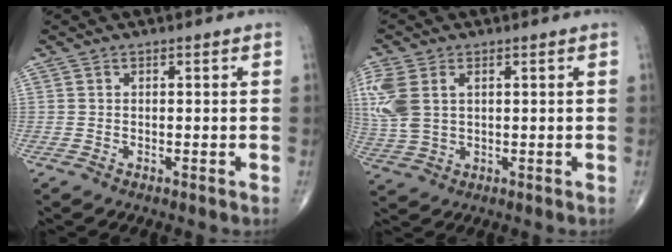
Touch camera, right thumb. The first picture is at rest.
{"total": 9.6, "force": [2.4, 6.1, 7.1], "torque": [-0.186, 0.008, 0.055]}